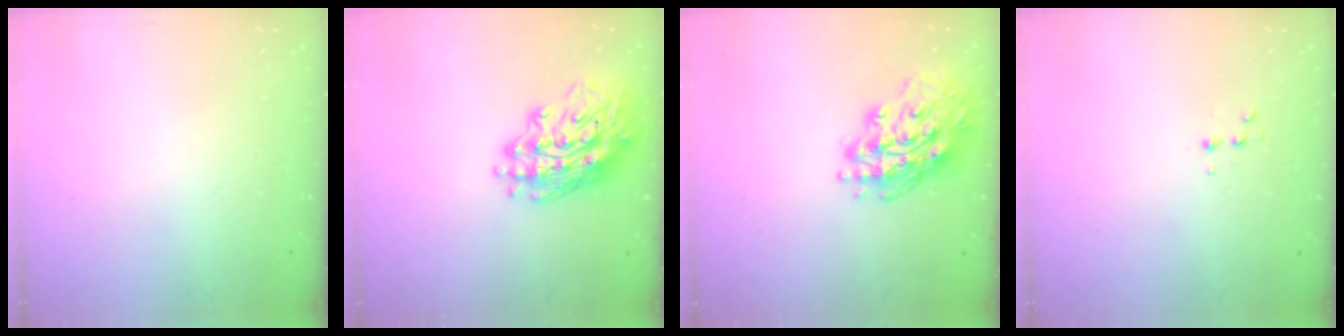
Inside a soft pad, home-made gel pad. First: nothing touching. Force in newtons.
{"total": 18.1, "press": 17.6, "slide": 4.0}
{"total": 17.4, "press": 17.3, "slide": 1.8}
{"total": 3.6, "press": 3.5, "slide": 1.1}